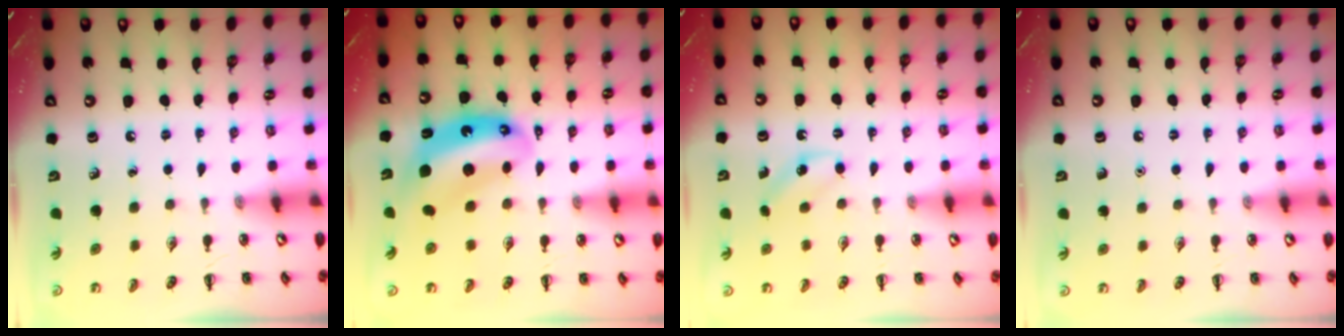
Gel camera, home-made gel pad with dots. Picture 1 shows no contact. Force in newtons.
{"total": 9.8, "press": 9.5, "slide": 2.6}
{"total": 4.1, "press": 4.0, "slide": 1.1}
{"total": 1.6, "press": 1.6, "slide": 0.1}